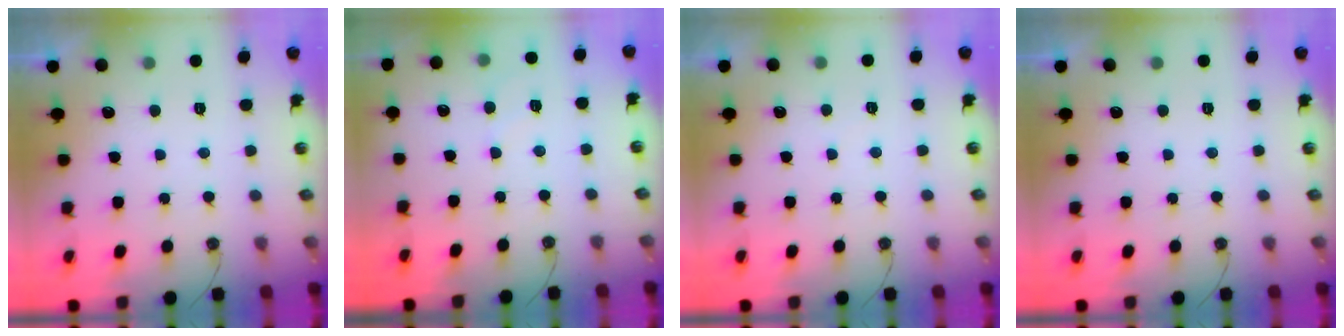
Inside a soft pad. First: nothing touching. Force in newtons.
{"total": 4.7, "press": 4.7, "slide": 0.7}
{"total": 2.9, "press": 2.9, "slide": 0.4}
{"total": 0.0}